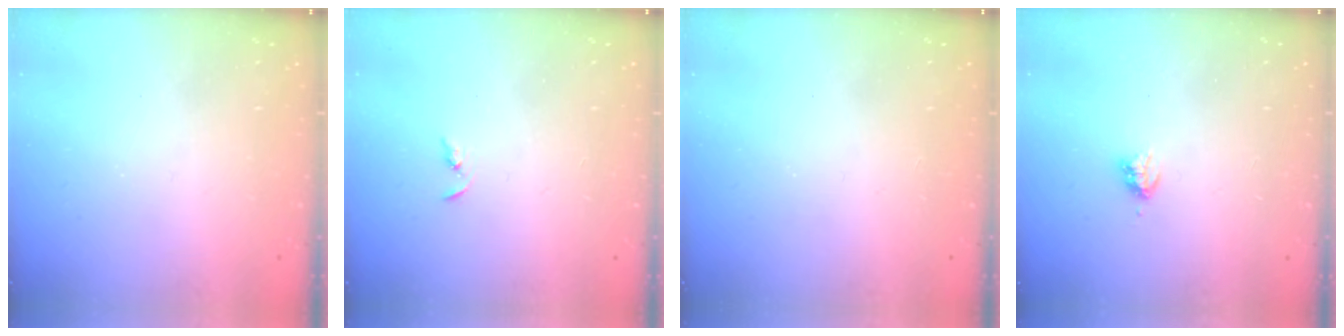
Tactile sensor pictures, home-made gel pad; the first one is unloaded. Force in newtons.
{"total": 2.4, "press": 2.3, "slide": 0.2}
{"total": 1.7, "press": 1.7, "slide": 0.2}
{"total": 2.9, "press": 2.9, "slide": 0.5}